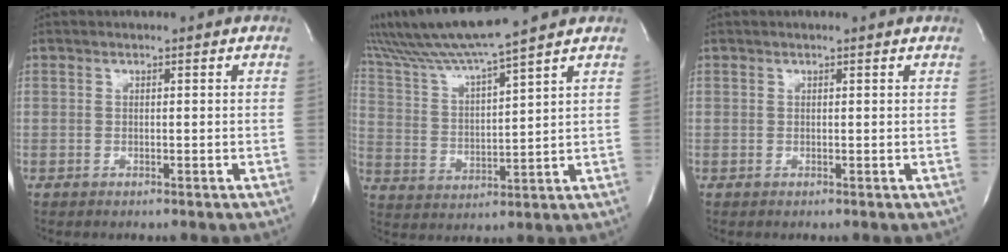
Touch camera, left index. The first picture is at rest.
{"total": 13.3, "force": [11.7, -1.4, 6.2], "torque": [-0.135, 0.006, 0.213]}
{"total": 1.3, "force": [1.2, -0.1, 0.5], "torque": [-0.013, 0.011, 0.015]}